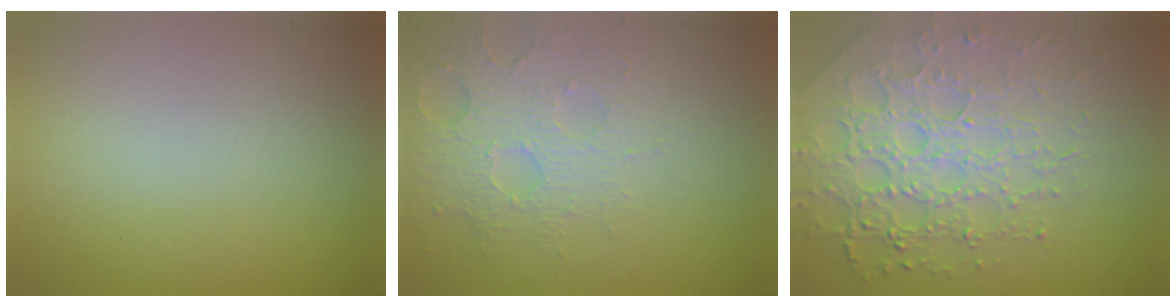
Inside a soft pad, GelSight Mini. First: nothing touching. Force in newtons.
{"total": 4.9, "press": 3.4, "slide": 3.5}
{"total": 7.2, "press": 5.2, "slide": 5.0}